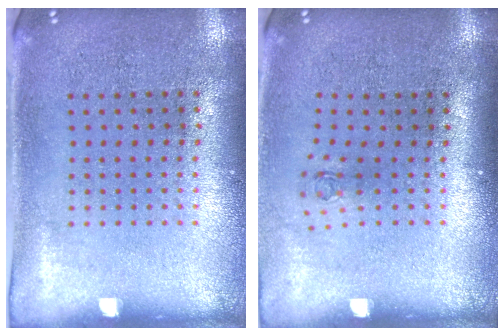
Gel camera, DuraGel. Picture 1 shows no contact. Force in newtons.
{"total": 0.6, "press": 0.3, "slide": 0.6}